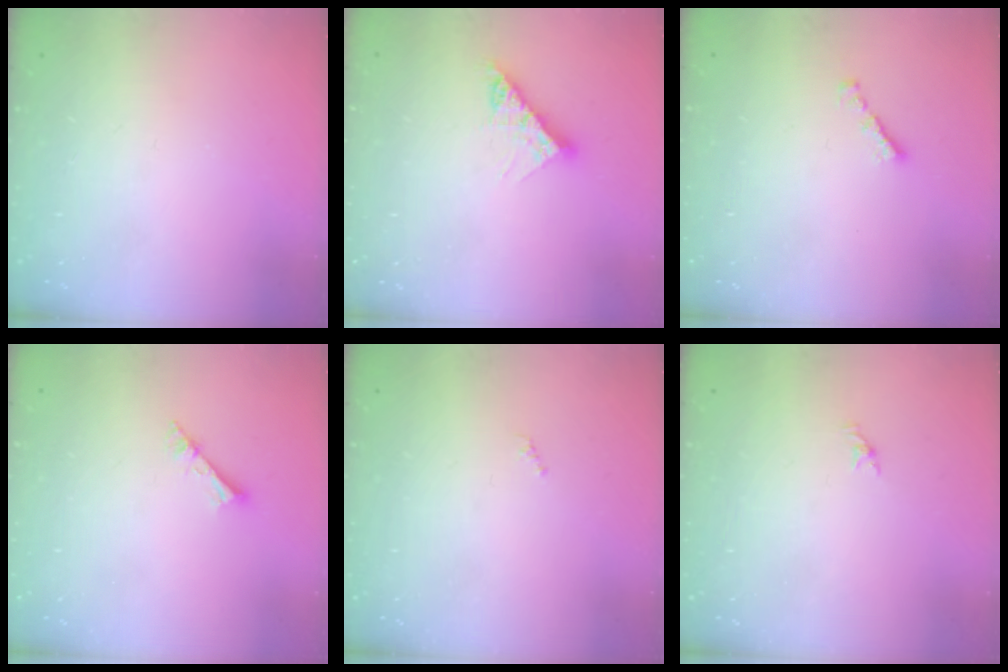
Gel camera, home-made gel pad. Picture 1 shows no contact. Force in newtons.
{"total": 8.6, "press": 8.5, "slide": 0.9}
{"total": 1.0, "press": 0.8, "slide": 0.5}
{"total": 2.7, "press": 2.7, "slide": 0.3}
{"total": 0.0}
{"total": 0.5, "press": 0.3, "slide": 0.4}